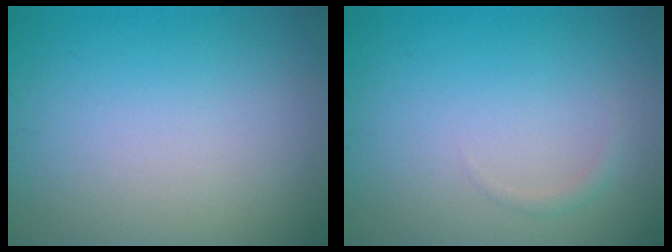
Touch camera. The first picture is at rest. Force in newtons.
{"total": 0.7, "press": 0.7, "slide": 0.0}